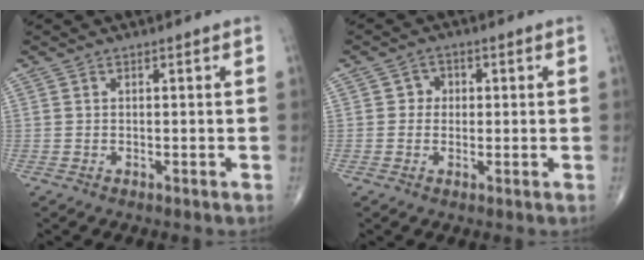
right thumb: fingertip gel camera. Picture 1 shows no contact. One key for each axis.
{"total": 2.9, "fx": 0.3, "fy": 2.7, "fz": 1.1, "tx": 0.006, "ty": 0.007, "tz": -0.003}